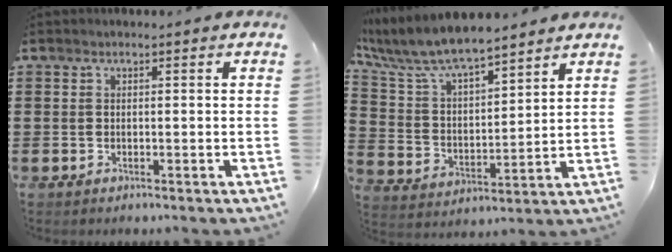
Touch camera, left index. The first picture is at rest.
{"total": 8.1, "force": [7.2, 1.8, 3.1], "torque": [-0.095, -0.038, 0.125]}